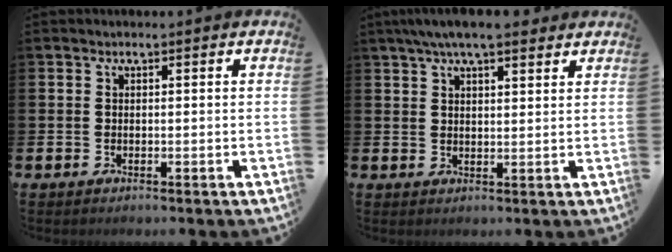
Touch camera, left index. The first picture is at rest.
{"total": 5.7, "force": [4.8, 1.1, 2.8], "torque": [-0.064, -0.008, 0.088]}